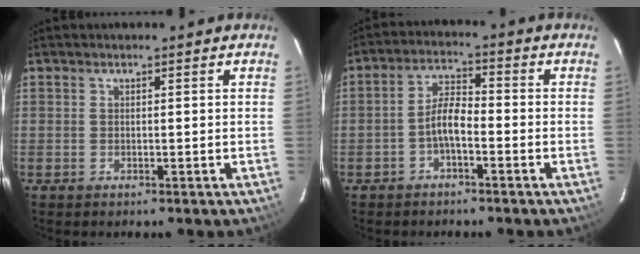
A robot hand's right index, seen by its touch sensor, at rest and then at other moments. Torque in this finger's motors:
{"motor_torque": [1.09, -0.34, 0.49, 0.11]}